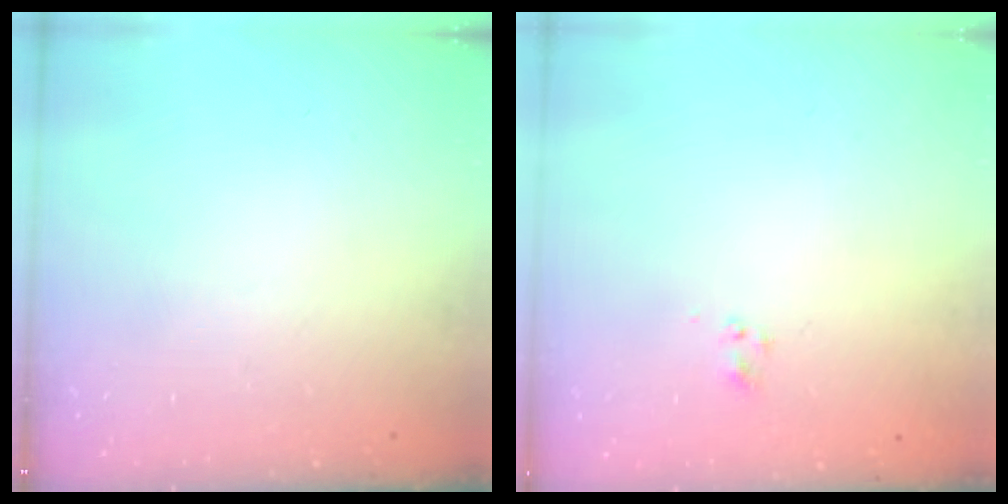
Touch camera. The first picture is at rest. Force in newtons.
{"total": 1.3, "press": 1.1, "slide": 0.8}